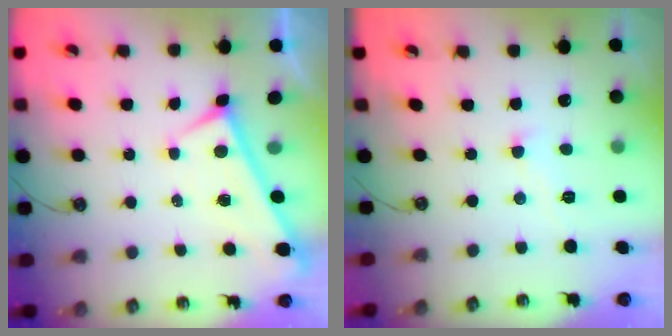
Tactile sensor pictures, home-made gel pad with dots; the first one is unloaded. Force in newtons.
{"total": 3.5, "press": 3.5, "slide": 0.2}